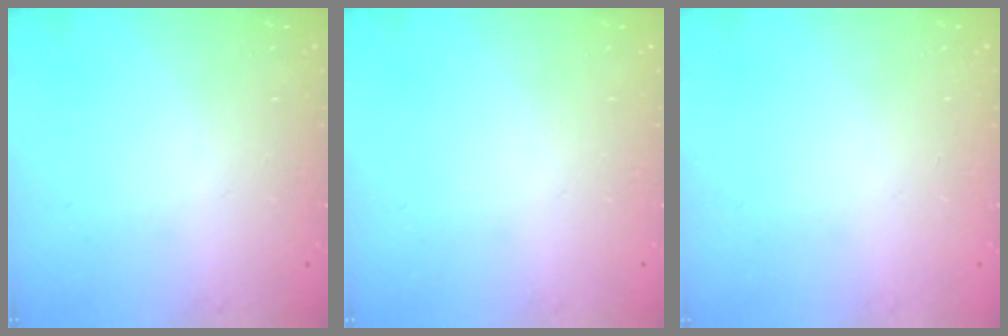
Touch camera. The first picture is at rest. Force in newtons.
{"total": 0.0}
{"total": 0.0}